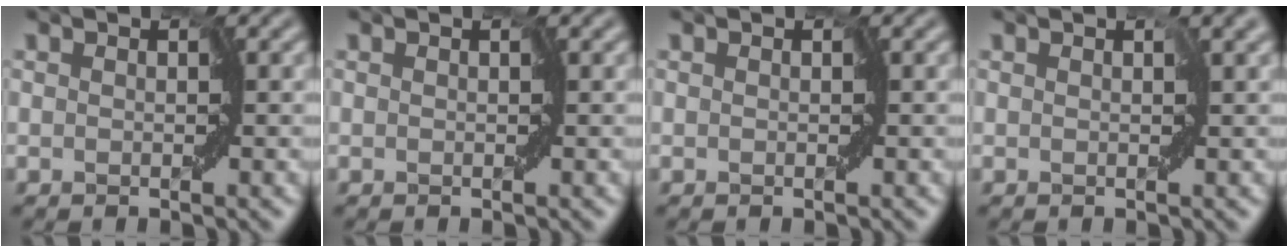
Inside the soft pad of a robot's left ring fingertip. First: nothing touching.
{"total": 0.0}
{"total": 0.0}
{"total": 1.4, "force": [0.7, 0.4, 1.1], "torque": [-0.016, 0.004, 0.007]}